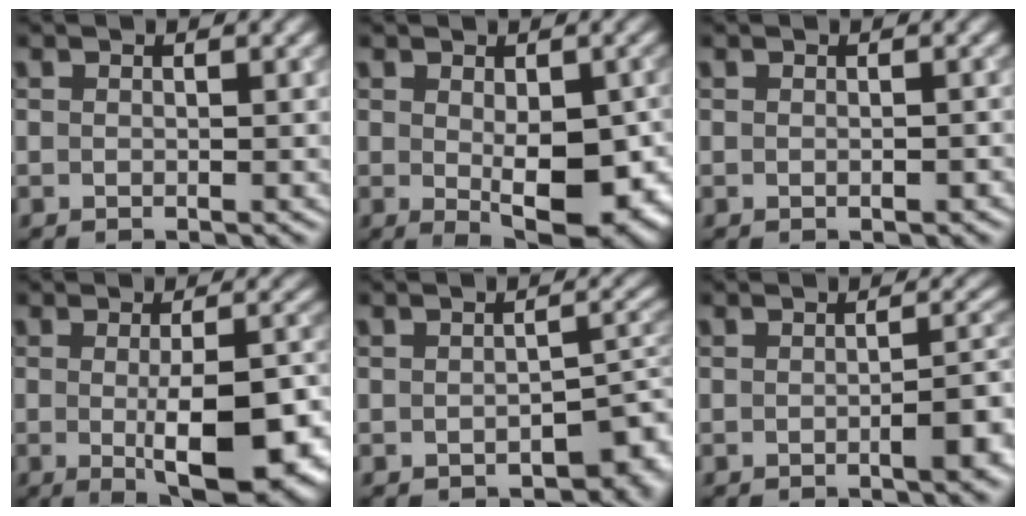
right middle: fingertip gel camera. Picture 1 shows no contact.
{"total": 8.0, "force": [-1.4, 3.8, 6.9], "torque": [-0.106, -0.025, -0.004]}
{"total": 0.7, "force": [-0.3, 0.2, 0.6], "torque": [-0.010, 0.000, -0.002]}
{"total": 9.7, "force": [-2.1, 3.3, 8.9], "torque": [-0.127, -0.021, -0.023]}
{"total": 3.8, "force": [-1.9, 1.9, 2.7], "torque": [-0.025, -0.001, -0.023]}
{"total": 3.8, "force": [-1.2, 1.0, 3.5], "torque": [-0.044, 0.003, -0.018]}